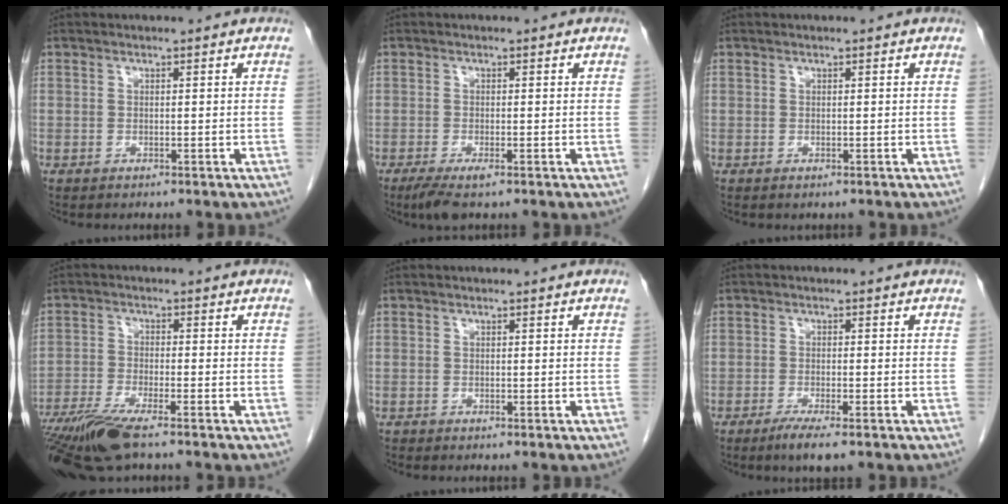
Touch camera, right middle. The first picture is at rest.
{"total": 3.8, "force": [-2.4, 0.8, 2.8], "torque": [-0.054, -0.010, -0.040]}
{"total": 0.0}
{"total": 9.7, "force": [-7.4, 1.0, 6.3], "torque": [-0.117, -0.021, -0.131]}
{"total": 0.0}
{"total": 3.8, "force": [-2.6, 0.3, 2.8], "torque": [-0.050, -0.009, -0.044]}